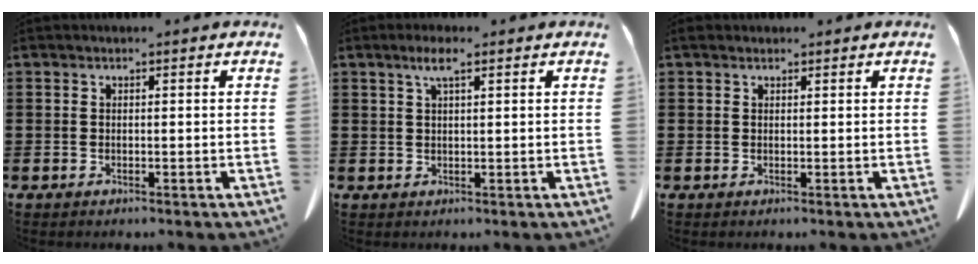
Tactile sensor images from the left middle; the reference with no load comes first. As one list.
[{"total": 3.0, "force": [1.6, 0.6, 2.4], "torque": [-0.051, 0.005, 0.028]}, {"total": 0.9, "force": [0.8, 0.4, 0.3], "torque": [-0.009, 0.002, 0.016]}]